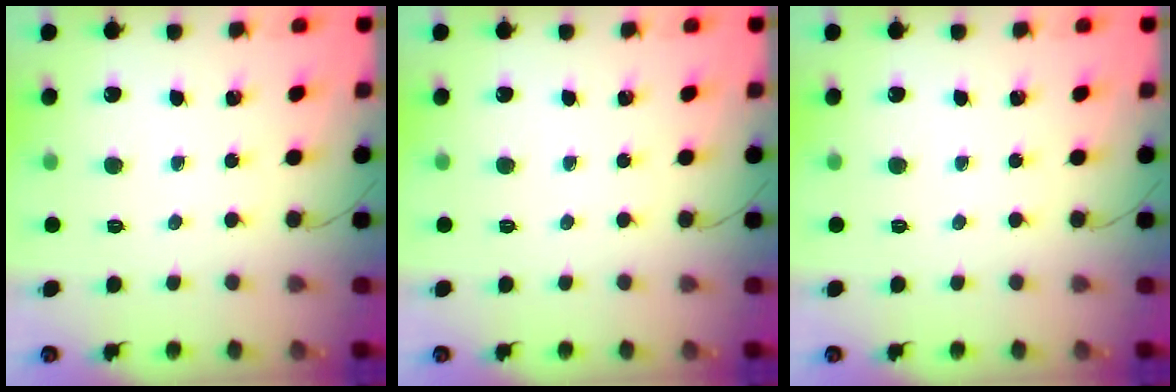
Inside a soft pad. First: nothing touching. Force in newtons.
{"total": 0.0}
{"total": 0.0}